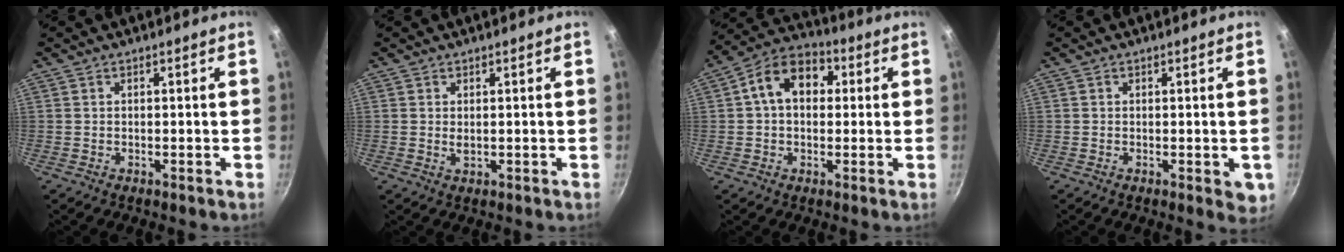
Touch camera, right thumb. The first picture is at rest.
{"total": 1.1, "force": [0.2, 0.6, 0.9], "torque": [-0.016, -0.001, 0.004]}
{"total": 11.3, "force": [2.0, 8.1, 7.7], "torque": [-0.093, 0.028, 0.012]}
{"total": 3.5, "force": [-0.7, 1.7, 3.0], "torque": [-0.029, -0.005, -0.009]}